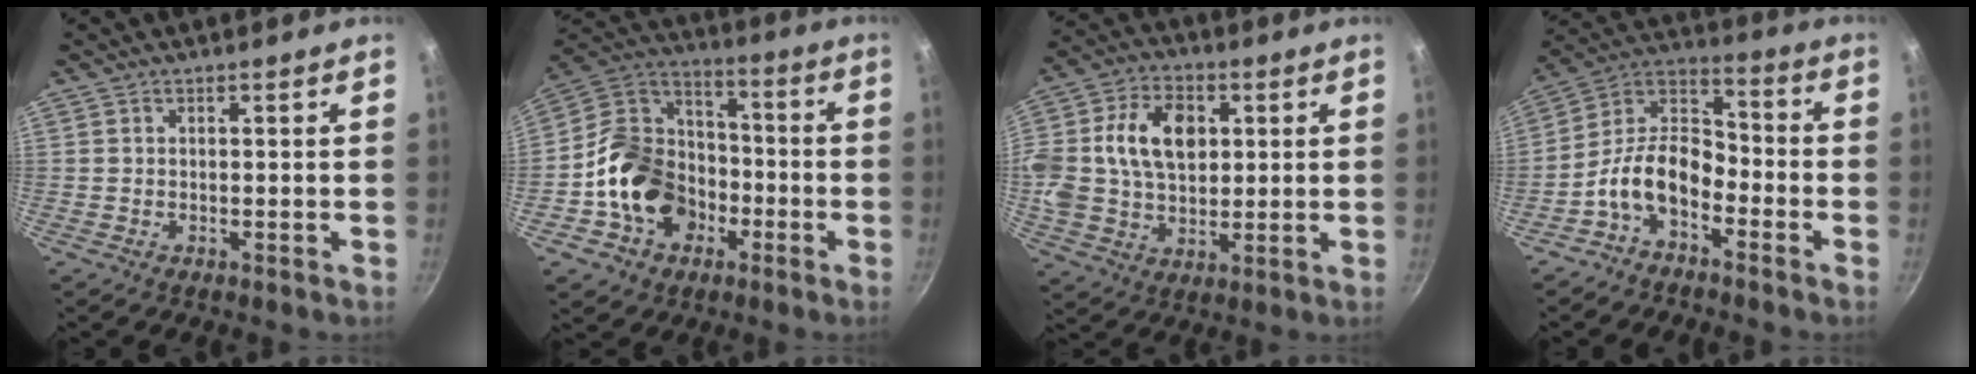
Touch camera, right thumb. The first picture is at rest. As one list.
[{"total": 17.9, "force": [-5.3, 14.5, 9.1], "torque": [-0.137, 0.056, -0.096]}, {"total": 18.5, "force": [3.3, 13.3, 12.5], "torque": [-0.234, 0.022, 0.055]}, {"total": 11.9, "force": [-5.5, 7.0, 7.9], "torque": [-0.131, 0.068, -0.129]}]